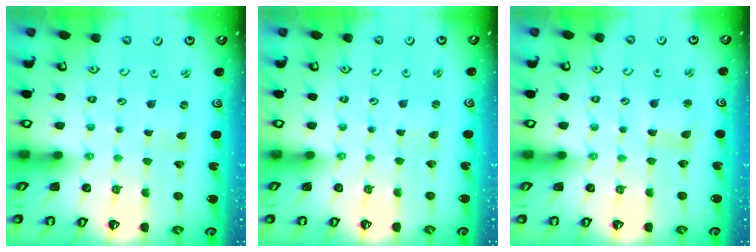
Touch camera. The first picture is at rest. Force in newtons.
{"total": 1.0, "press": 1.0, "slide": 0.2}
{"total": 2.7, "press": 2.7, "slide": 0.3}